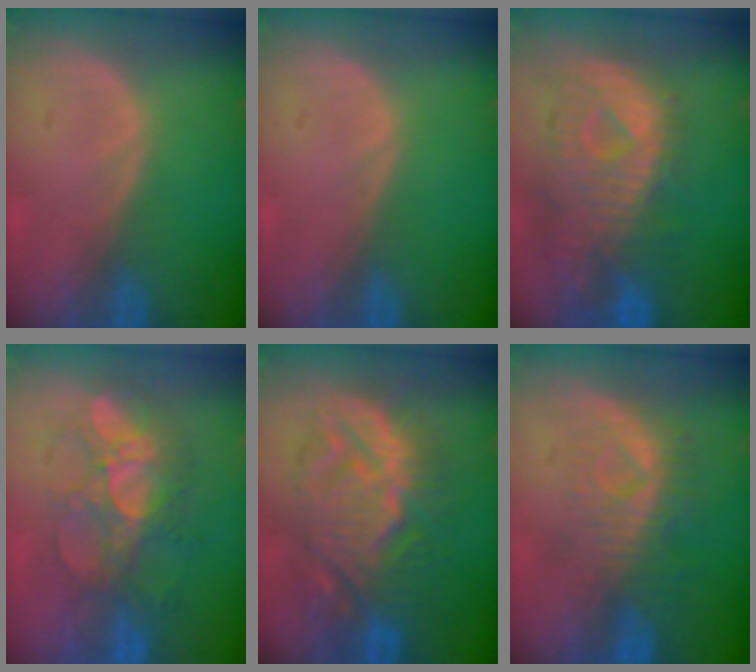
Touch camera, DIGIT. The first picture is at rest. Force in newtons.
{"total": 0.0}
{"total": 11.1, "press": 9.8, "slide": 5.2}
{"total": 8.4, "press": 8.1, "slide": 2.2}
{"total": 10.6, "press": 10.6, "slide": 0.7}
{"total": 8.3, "press": 7.4, "slide": 3.7}